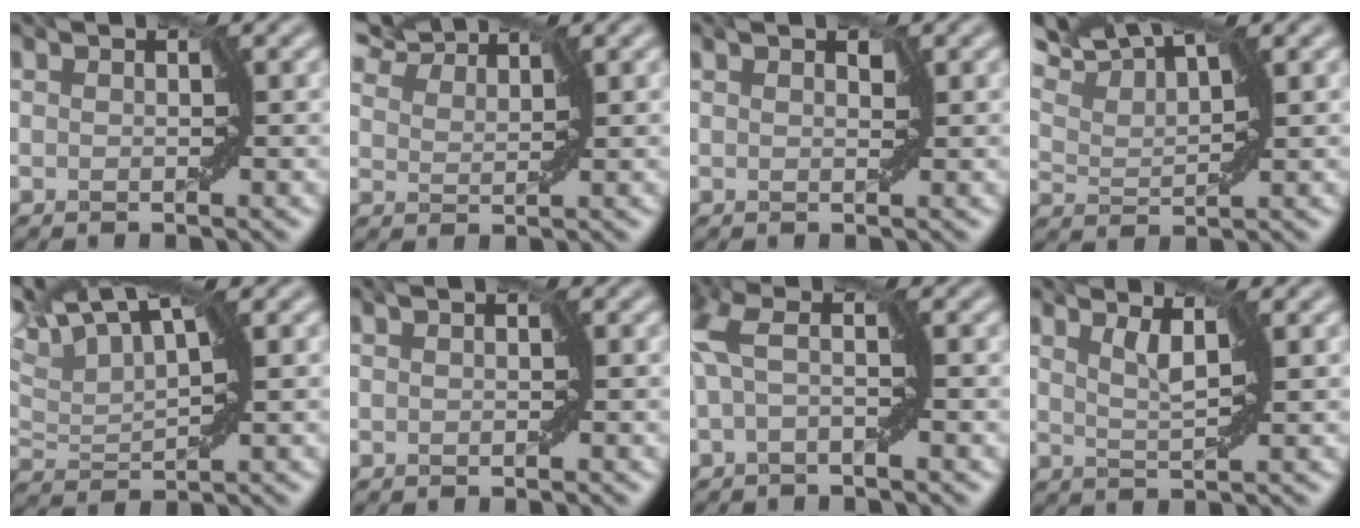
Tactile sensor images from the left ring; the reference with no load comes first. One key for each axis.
{"total": 5.2, "fx": 4.9, "fy": 1.1, "fz": 1.3, "tx": -0.047, "ty": 0.005, "tz": 0.082}
{"total": 0.7, "fx": 0.6, "fy": 0.2, "fz": 0.4, "tx": -0.008, "ty": 0.003, "tz": 0.008}
{"total": 6.3, "fx": 5.9, "fy": 0.6, "fz": 2.2, "tx": -0.068, "ty": 0.020, "tz": 0.091}
{"total": 8.8, "fx": 7.4, "fy": 1.4, "fz": 4.5, "tx": -0.115, "ty": 0.024, "tz": 0.120}
{"total": 0.0}
{"total": 3.5, "fx": 0.2, "fy": 1.0, "fz": 3.4, "tx": -0.088, "ty": 0.018, "tz": -0.007}
{"total": 2.1, "fx": 1.6, "fy": -0.3, "fz": 1.3, "tx": -0.026, "ty": -0.003, "tz": 0.030}